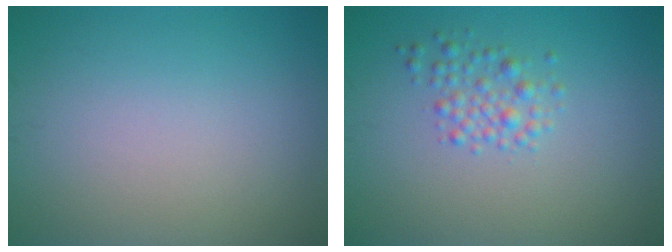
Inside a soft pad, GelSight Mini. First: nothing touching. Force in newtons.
{"total": 2.0, "press": 2.0, "slide": 0.0}